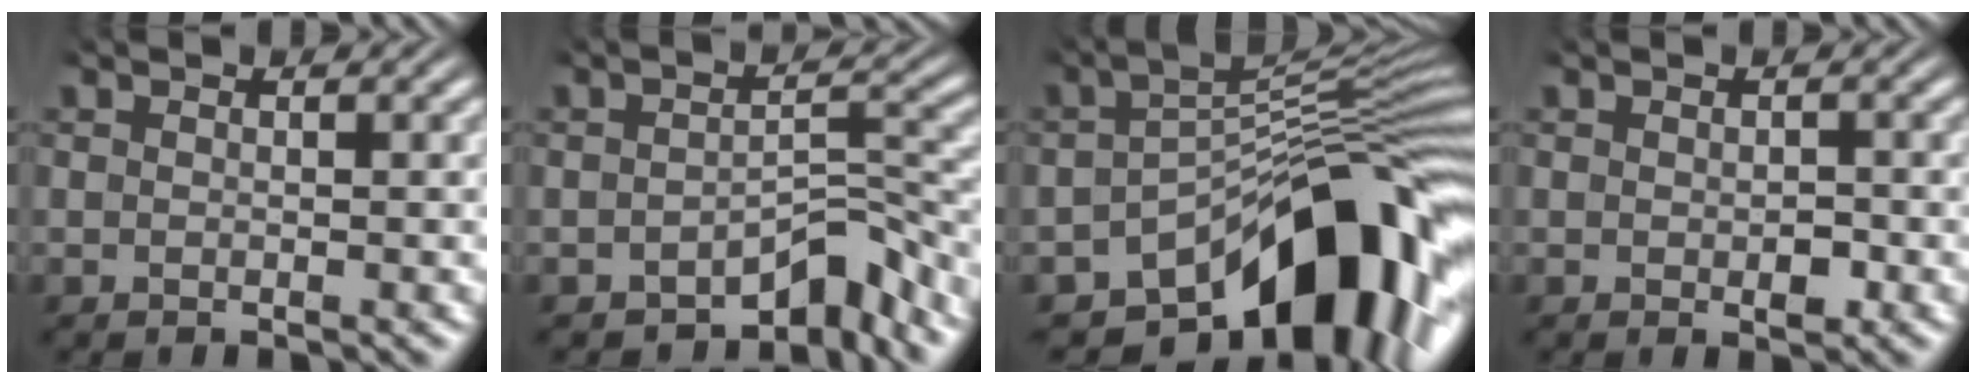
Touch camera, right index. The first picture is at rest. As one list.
[{"total": 4.8, "force": [-3.8, 1.2, 2.7], "torque": [-0.028, -0.004, -0.055]}, {"total": 13.6, "force": [-6.1, 6.1, 10.6], "torque": [-0.147, -0.018, -0.083]}, {"total": 1.3, "force": [-0.4, 0.8, 0.9], "torque": [-0.021, -0.009, -0.004]}]